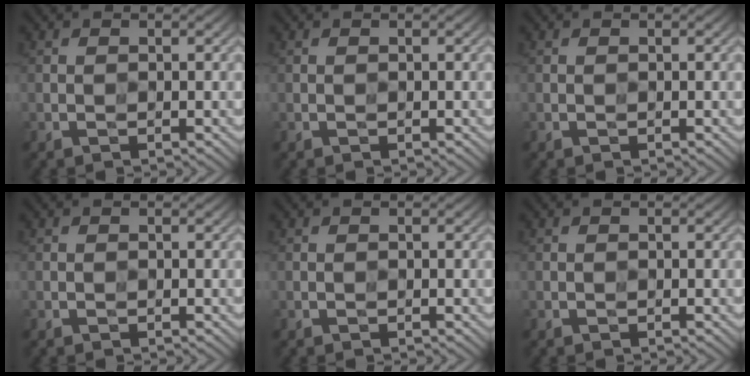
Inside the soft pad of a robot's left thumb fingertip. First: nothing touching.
{"total": 0.0}
{"total": 0.0}
{"total": 0.0}
{"total": 0.0}
{"total": 0.0}